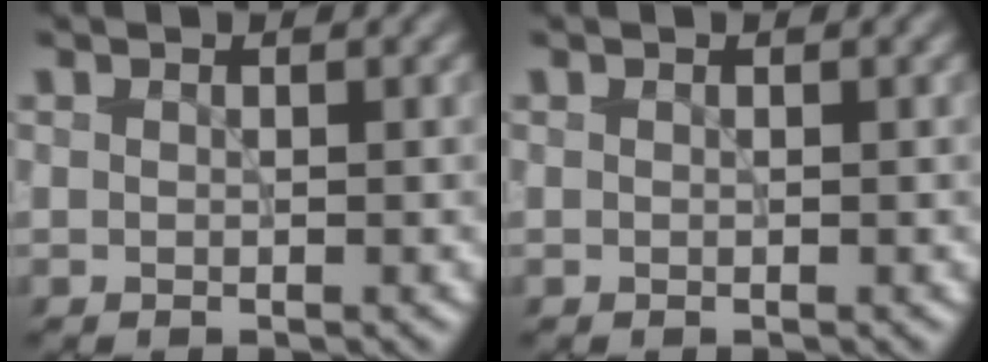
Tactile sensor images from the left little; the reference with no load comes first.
{"total": 0.0}